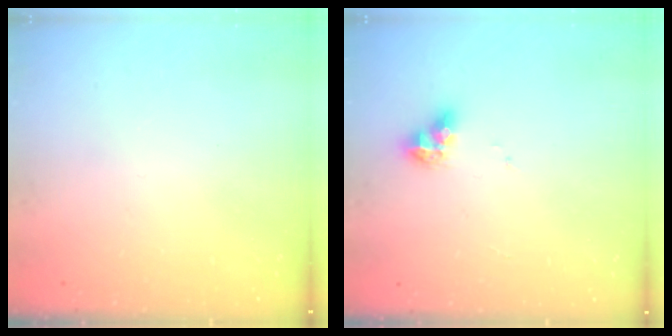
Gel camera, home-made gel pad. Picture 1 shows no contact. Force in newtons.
{"total": 6.4, "press": 6.4, "slide": 0.7}